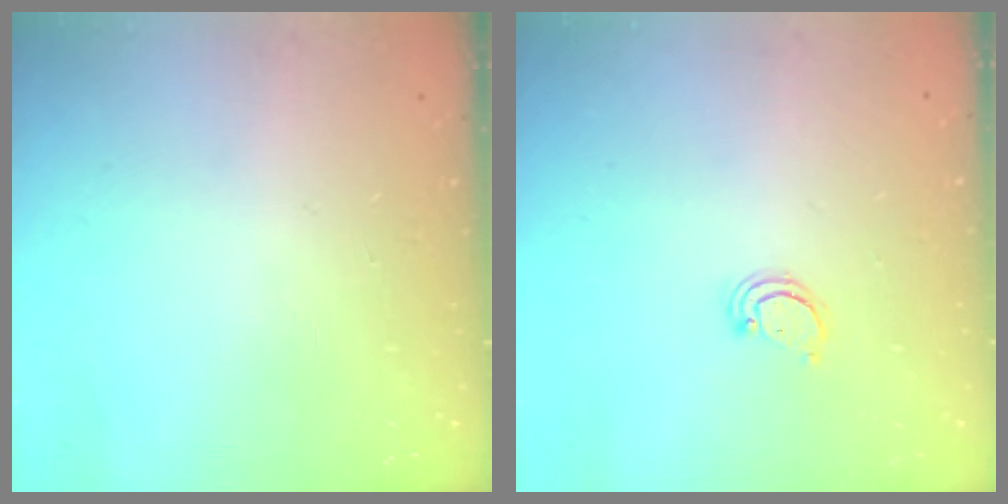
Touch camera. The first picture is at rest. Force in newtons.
{"total": 2.4, "press": 2.4, "slide": 0.2}